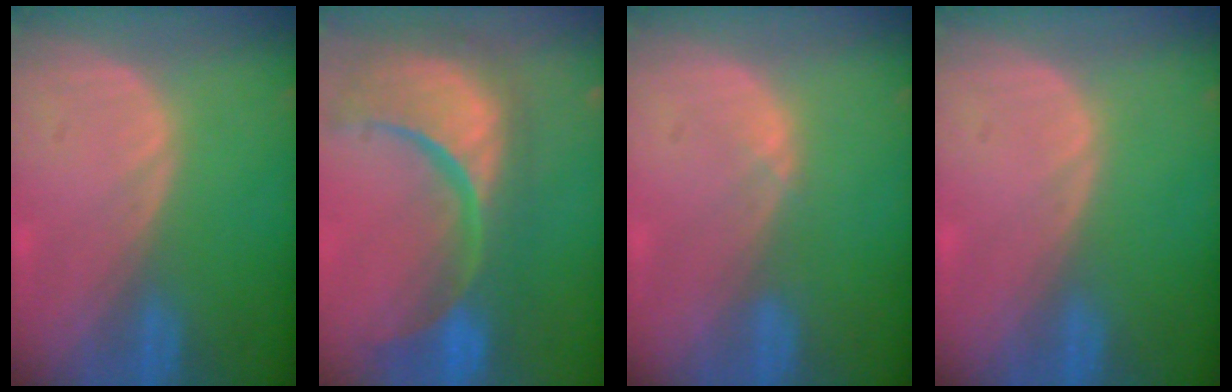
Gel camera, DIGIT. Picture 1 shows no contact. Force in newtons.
{"total": 15.5, "press": 12.2, "slide": 9.6}
{"total": 0.7, "press": 0.6, "slide": 0.4}
{"total": 0.0}